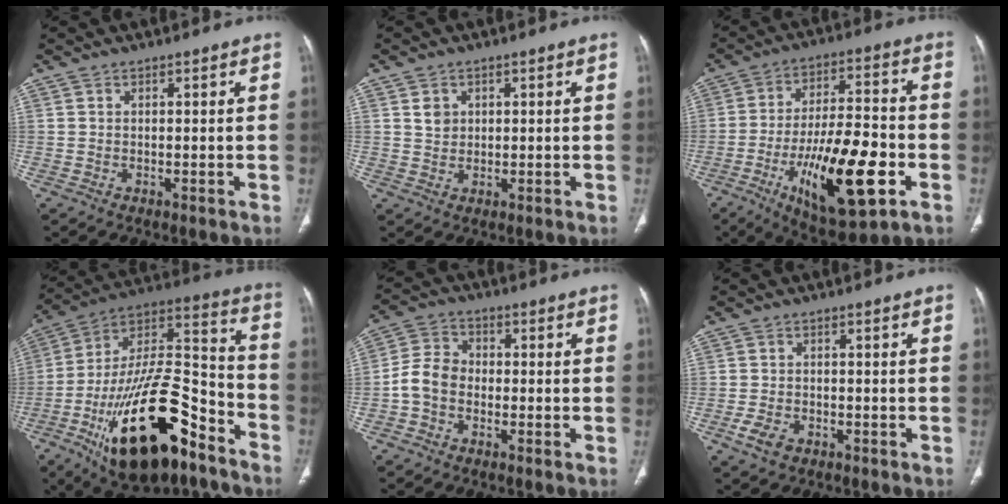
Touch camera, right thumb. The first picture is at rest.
{"total": 2.7, "force": [1.1, 2.2, 1.1], "torque": [-0.007, -0.008, 0.022]}
{"total": 21.1, "force": [-7.5, 7.2, 18.4], "torque": [-0.300, 0.020, -0.111]}
{"total": 30.8, "force": [-15.6, 13.0, 23.2], "torque": [-0.394, 0.072, -0.255]}
{"total": 6.7, "force": [-1.7, 5.2, 3.8], "torque": [-0.062, 0.025, -0.047]}
{"total": 3.7, "force": [-2.0, 2.3, 2.2], "torque": [-0.044, 0.004, -0.035]}